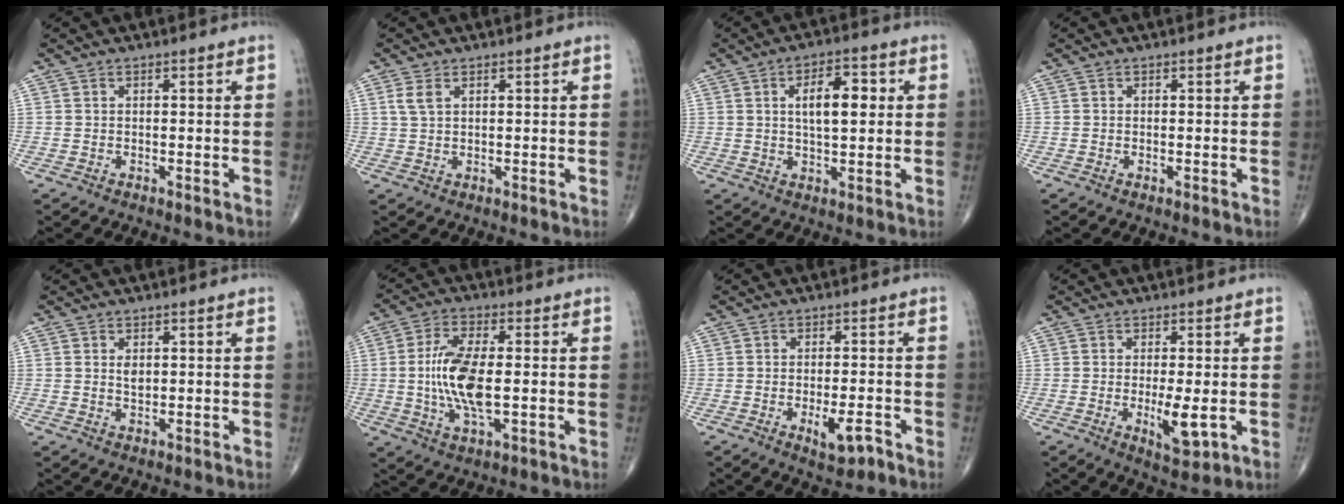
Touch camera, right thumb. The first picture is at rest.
{"total": 2.4, "force": [1.1, 1.3, 1.8], "torque": [-0.040, 0.006, 0.029]}
{"total": 8.0, "force": [1.5, 3.5, 7.1], "torque": [-0.099, 0.003, 0.022]}
{"total": 0.0}
{"total": 1.8, "force": [0.5, 1.1, 1.4], "torque": [-0.022, -0.004, 0.010]}
{"total": 11.9, "force": [-0.5, 4.7, 10.9], "torque": [-0.225, -0.002, -0.009]}
{"total": 5.0, "force": [-2.4, 1.8, 4.0], "torque": [-0.058, 0.004, -0.033]}
{"total": 5.9, "force": [-0.9, 1.9, 5.6], "torque": [-0.095, -0.016, -0.011]}